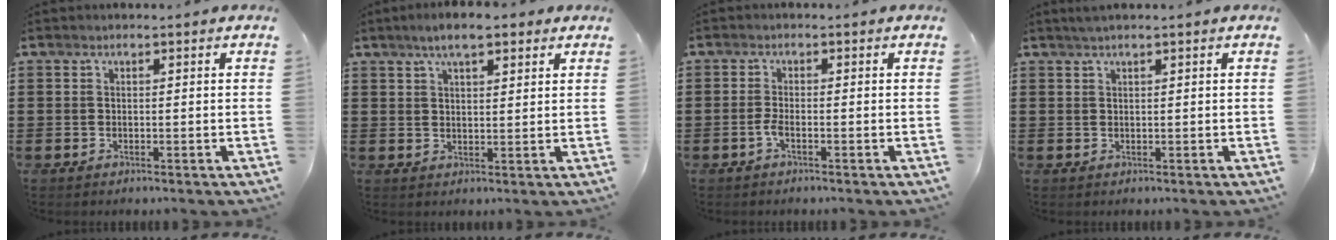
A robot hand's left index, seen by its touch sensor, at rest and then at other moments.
{"total": 5.3, "force": [3.6, 1.6, 3.5], "torque": [-0.076, 0.008, 0.064]}
{"total": 1.5, "force": [-0.8, 0.2, 1.3], "torque": [-0.032, -0.001, -0.017]}
{"total": 0.8, "force": [0.5, -0.1, 0.6], "torque": [-0.011, 0.001, 0.009]}